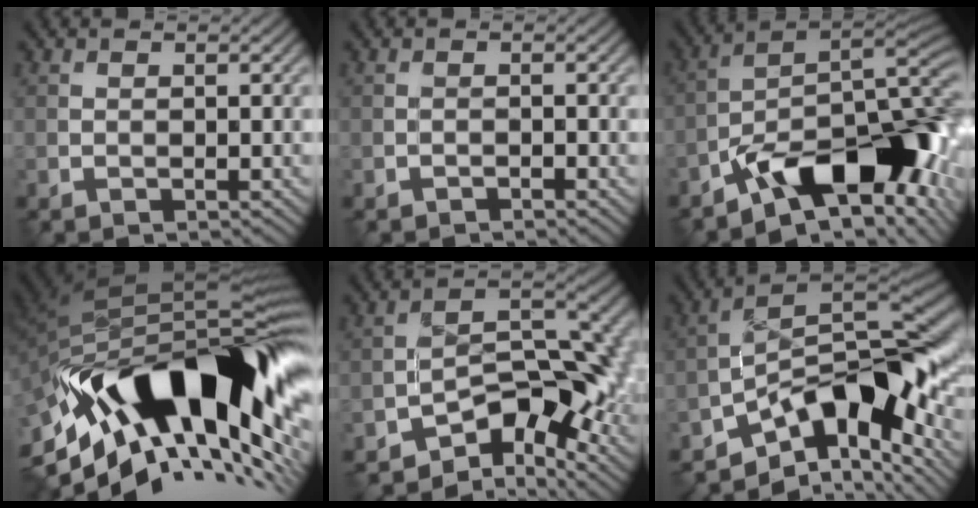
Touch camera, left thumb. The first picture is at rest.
{"total": 0.6, "force": [-0.6, 0.1, 0.2], "torque": [-0.003, 0.002, -0.011]}
{"total": 14.2, "force": [-7.2, 5.6, 10.8], "torque": [-0.164, -0.009, -0.129]}
{"total": 19.5, "force": [-5.8, 8.4, 16.6], "torque": [-0.273, 0.009, -0.107]}
{"total": 10.5, "force": [-5.7, 4.9, 7.3], "torque": [-0.090, -0.005, -0.104]}
{"total": 12.9, "force": [-6.8, 5.5, 9.5], "torque": [-0.139, -0.001, -0.130]}